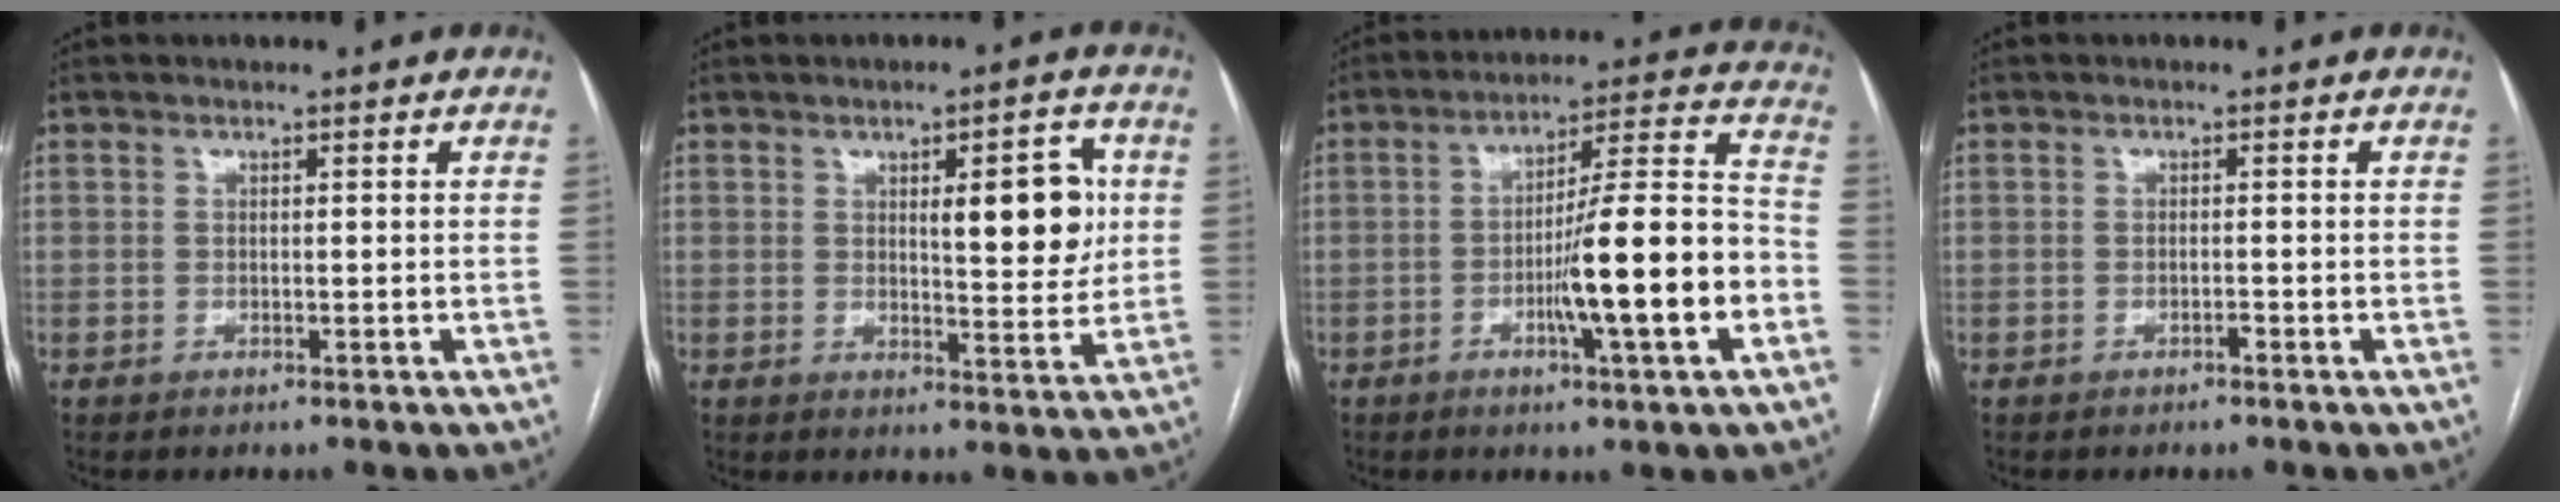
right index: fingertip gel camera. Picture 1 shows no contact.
{"total": 8.7, "force": [2.0, 2.4, 8.1], "torque": [-0.106, 0.003, 0.029]}
{"total": 16.2, "force": [-4.9, 0.5, 15.4], "torque": [-0.237, 0.007, -0.077]}
{"total": 0.7, "force": [-0.5, 0.2, 0.4], "torque": [-0.011, 0.000, -0.008]}